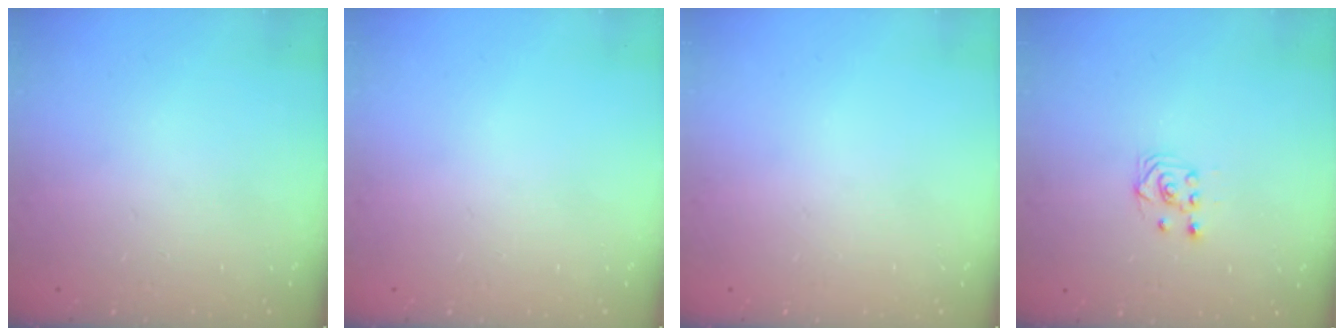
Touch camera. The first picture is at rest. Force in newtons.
{"total": 0.0}
{"total": 0.0}
{"total": 2.5, "press": 2.2, "slide": 1.2}